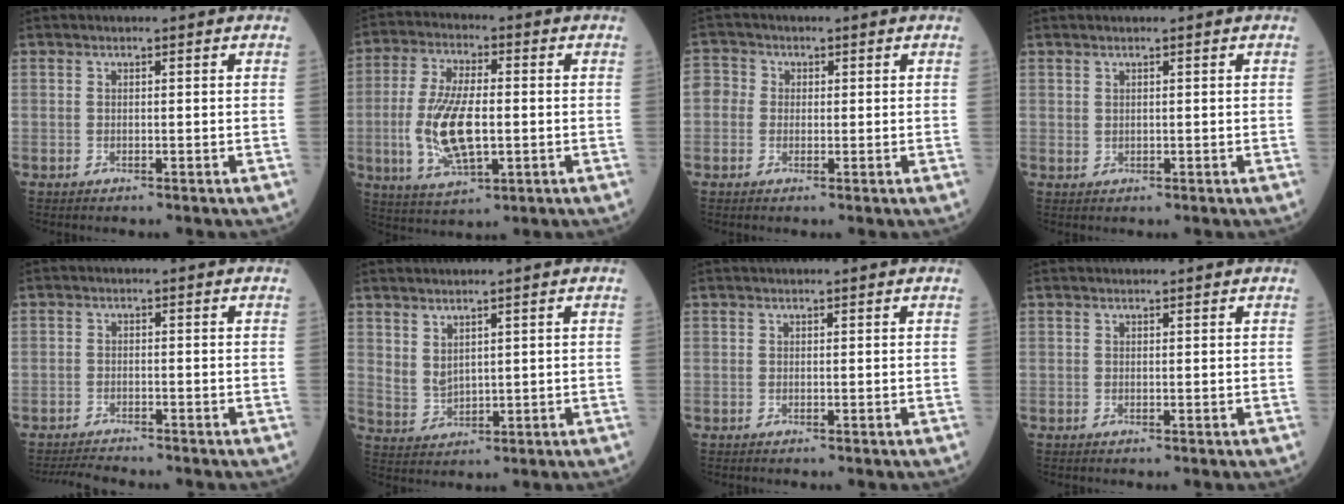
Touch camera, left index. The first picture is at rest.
{"total": 11.6, "force": [-1.5, 3.9, 10.8], "torque": [-0.226, -0.003, -0.016]}
{"total": 3.2, "force": [0.0, 3.0, 0.9], "torque": [-0.012, 0.013, -0.005]}
{"total": 0.6, "force": [0.5, 0.3, 0.3], "torque": [-0.003, -0.001, 0.011]}
{"total": 3.0, "force": [-3.0, -0.3, 0.2], "torque": [-0.006, -0.018, -0.052]}
{"total": 3.2, "force": [2.2, 1.3, 1.9], "torque": [-0.045, -0.007, 0.057]}
{"total": 0.8, "force": [0.8, 0.0, 0.2], "torque": [-0.010, 0.027, 0.023]}
{"total": 1.5, "force": [1.5, -0.1, 0.3], "torque": [-0.005, 0.015, 0.022]}